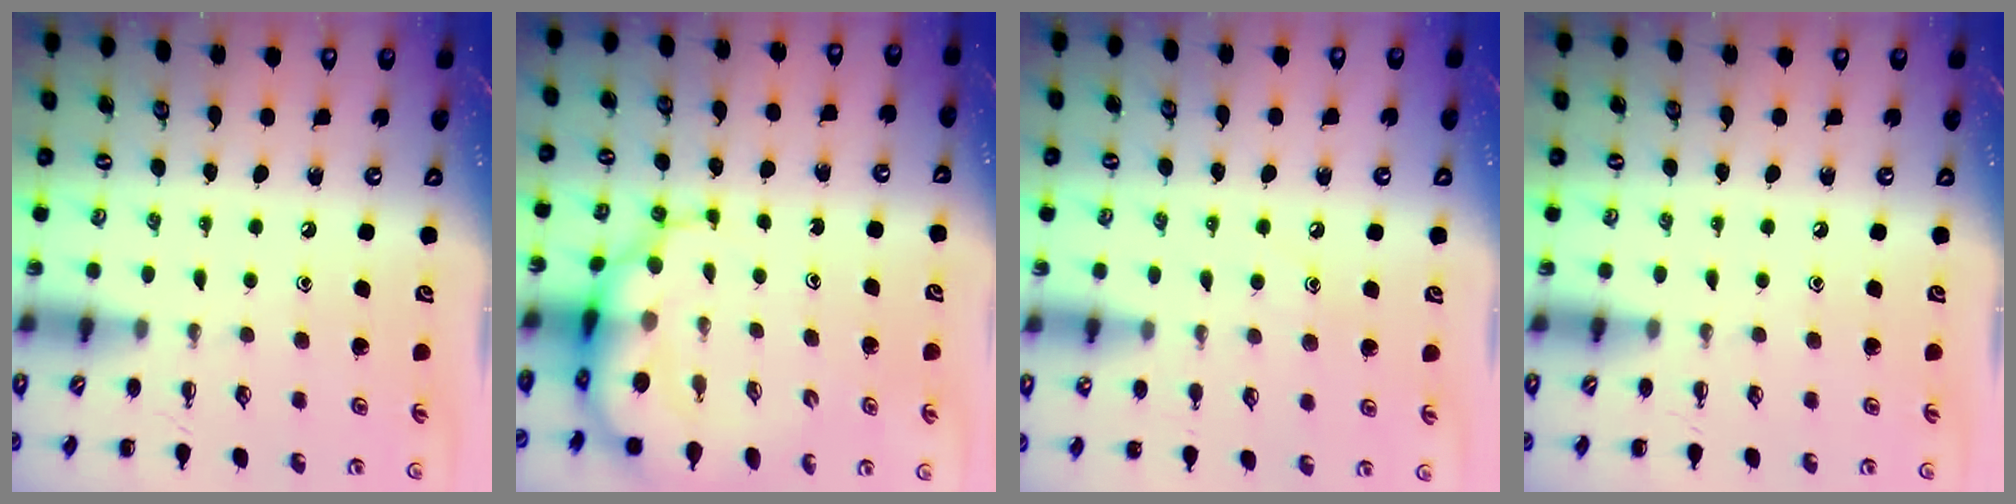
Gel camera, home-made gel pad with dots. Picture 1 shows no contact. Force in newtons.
{"total": 9.3, "press": 8.9, "slide": 2.8}
{"total": 7.3, "press": 7.1, "slide": 1.6}
{"total": 0.0}